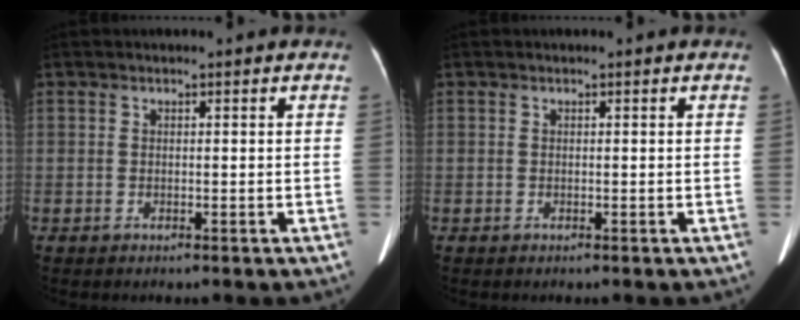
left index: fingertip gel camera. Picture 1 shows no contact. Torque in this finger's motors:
{"motor_torque": [0.07, 0.00, 0.02, 0.01]}